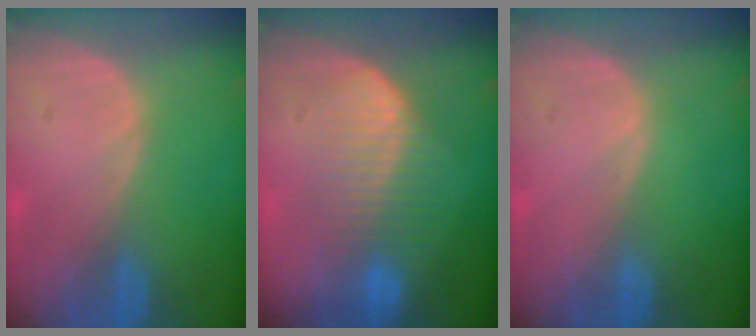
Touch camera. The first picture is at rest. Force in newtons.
{"total": 6.9, "press": 6.7, "slide": 1.5}
{"total": 0.0}